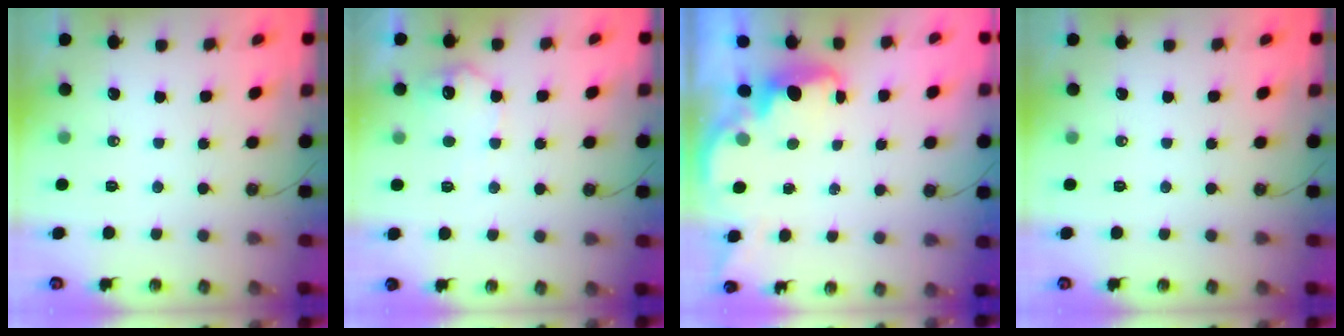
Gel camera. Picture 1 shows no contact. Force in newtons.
{"total": 8.4, "press": 8.3, "slide": 0.5}
{"total": 1.7, "press": 1.6, "slide": 0.6}
{"total": 0.0}